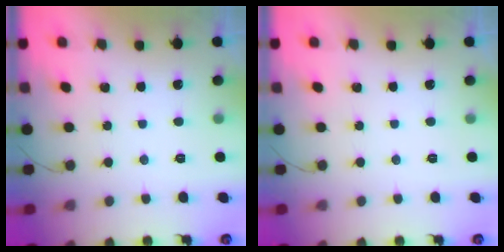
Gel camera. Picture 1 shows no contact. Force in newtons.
{"total": 0.0}